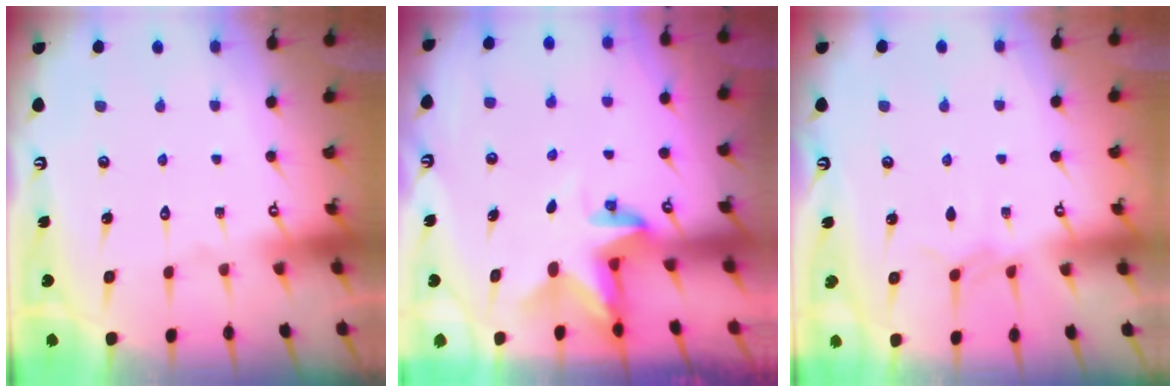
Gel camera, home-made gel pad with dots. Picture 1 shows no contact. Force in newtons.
{"total": 3.0, "press": 3.0, "slide": 0.2}
{"total": 3.1, "press": 3.1, "slide": 0.5}